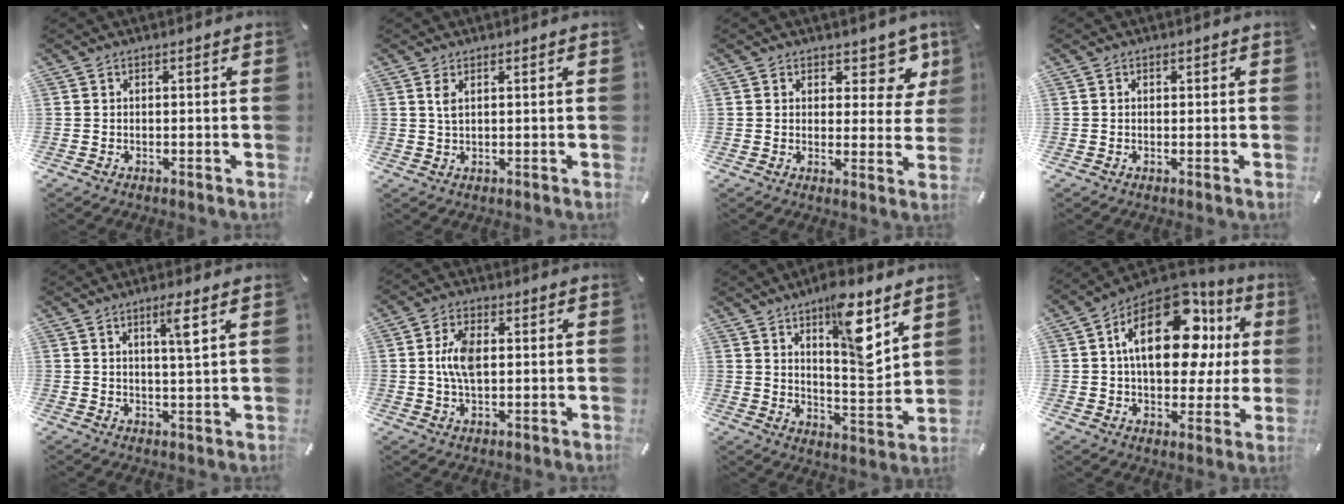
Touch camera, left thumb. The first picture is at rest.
{"total": 2.2, "force": [0.9, 0.7, 1.9], "torque": [-0.041, 0.002, 0.016]}
{"total": 7.5, "force": [4.8, 4.7, 3.3], "torque": [-0.012, -0.044, 0.078]}
{"total": 0.6, "force": [0.1, 0.5, 0.3], "torque": [-0.007, 0.002, 0.001]}
{"total": 5.1, "force": [2.3, 0.1, 4.5], "torque": [-0.085, -0.004, 0.034]}
{"total": 6.8, "force": [0.7, 3.6, 5.8], "torque": [-0.129, 0.002, 0.005]}
{"total": 13.0, "force": [8.3, 3.9, 9.3], "torque": [-0.125, -0.062, 0.136]}
{"total": 22.7, "force": [7.5, 12.5, 17.5], "torque": [-0.288, -0.039, 0.120]}